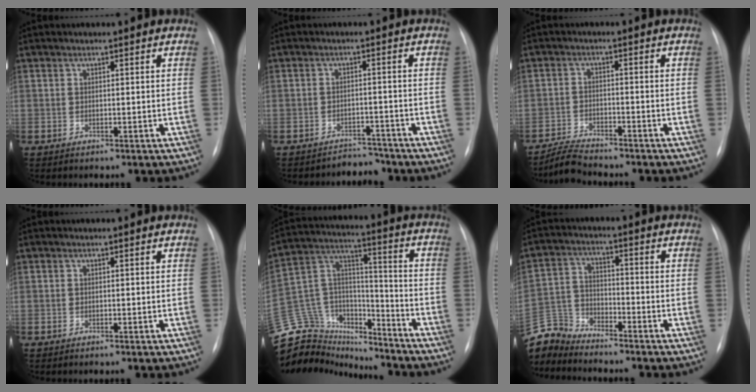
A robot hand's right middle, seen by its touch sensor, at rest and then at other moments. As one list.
[{"total": 3.2, "force": [-2.9, 0.6, -1.1], "torque": [0.022, 0.006, -0.039]}, {"total": 4.1, "force": [-4.1, -0.1, 0.6], "torque": [-0.017, -0.021, -0.076]}, {"total": 0.0}, {"total": 24.2, "force": [-21.8, 8.6, 6.2], "torque": [-0.176, 0.049, -0.350]}, {"total": 8.2, "force": [-8.1, 1.2, 0.0], "torque": [-0.012, 0.006, -0.164]}]